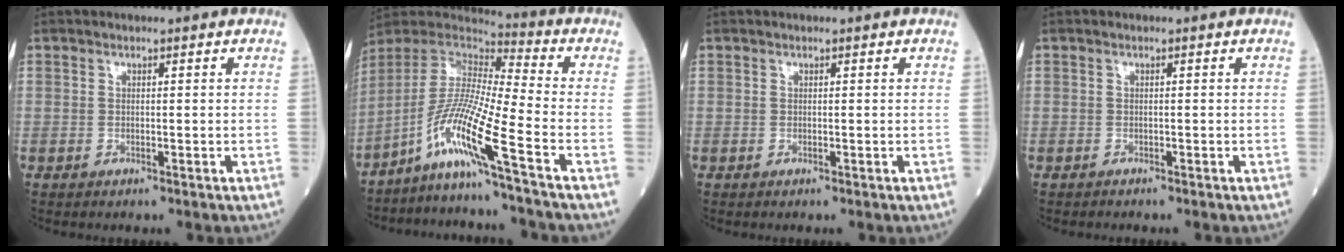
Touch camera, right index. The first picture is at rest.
{"total": 12.6, "force": [-7.6, -2.3, 9.9], "torque": [-0.202, -0.007, -0.150]}
{"total": 0.0}
{"total": 0.6, "force": [-0.5, 0.2, -0.1], "torque": [-0.006, 0.000, -0.012]}